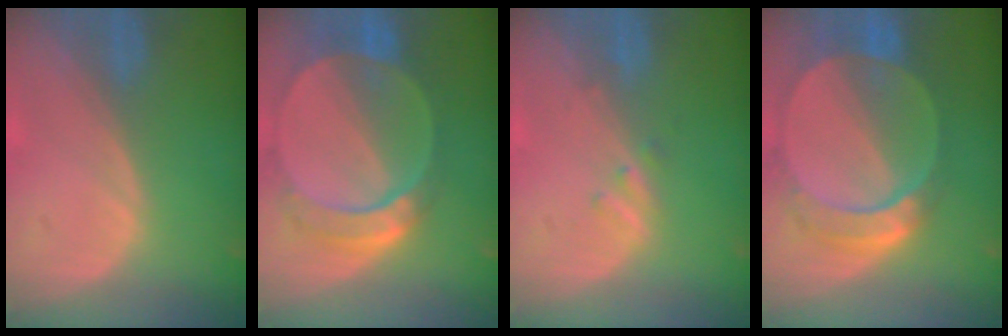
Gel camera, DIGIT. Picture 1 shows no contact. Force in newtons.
{"total": 9.7, "press": 8.4, "slide": 4.8}
{"total": 1.4, "press": 1.4, "slide": 0.2}
{"total": 9.8, "press": 8.3, "slide": 5.1}